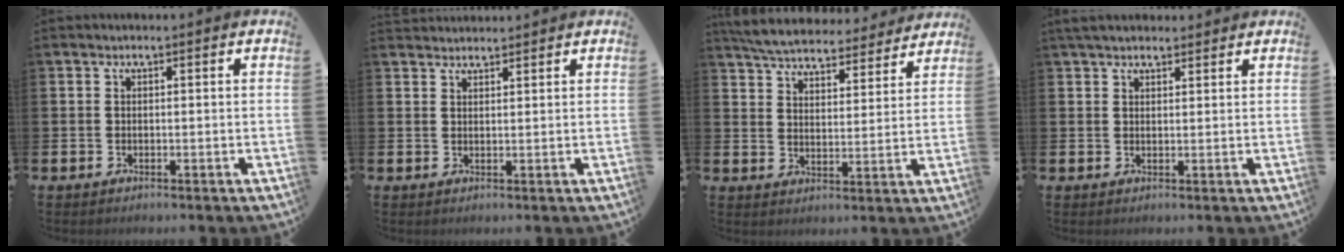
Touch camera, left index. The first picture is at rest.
{"total": 2.0, "force": [1.9, 0.3, -0.1], "torque": [0.000, -0.006, 0.036]}
{"total": 6.1, "force": [5.8, 1.2, 1.2], "torque": [-0.041, -0.042, 0.100]}
{"total": 3.1, "force": [2.8, 1.1, 0.9], "torque": [-0.013, -0.005, 0.049]}